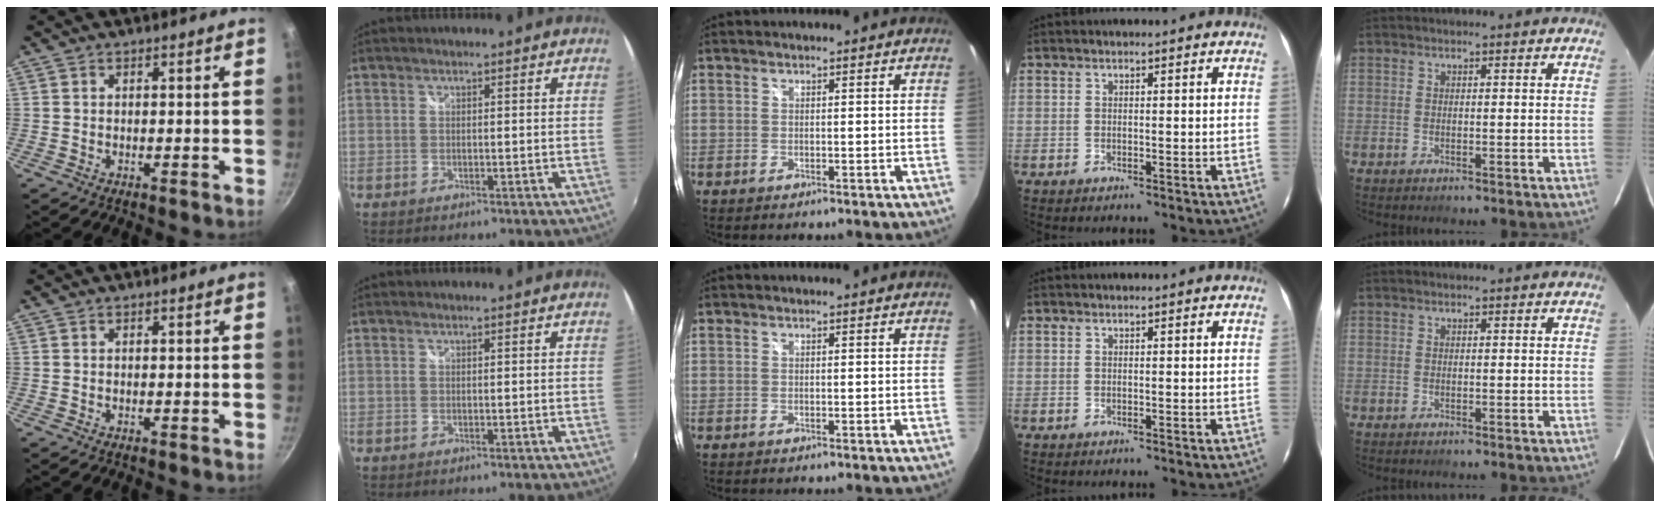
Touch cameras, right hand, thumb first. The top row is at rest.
{}